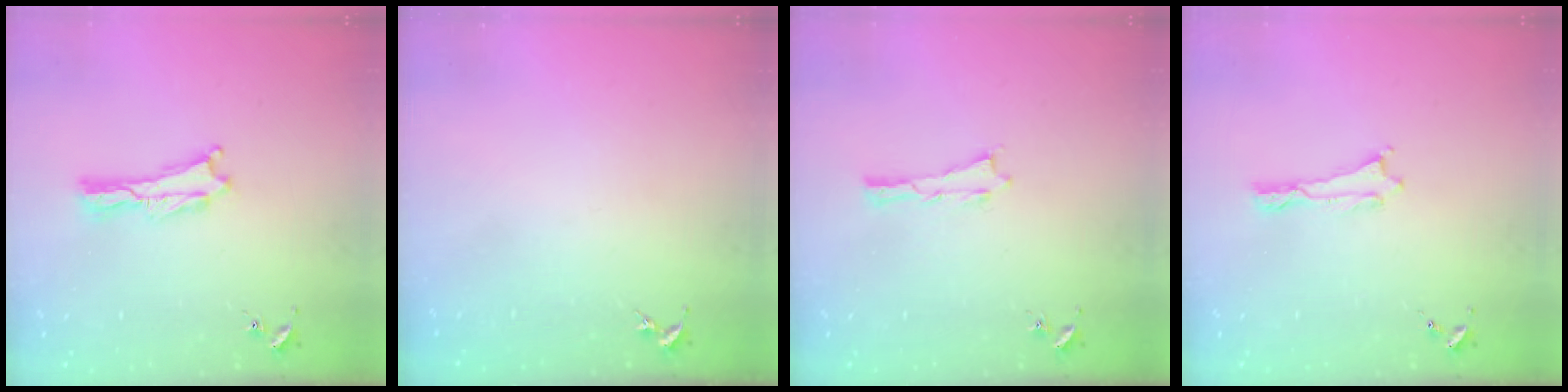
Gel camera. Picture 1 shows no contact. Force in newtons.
{"total": 0.0}
{"total": 0.0}
{"total": 0.0}